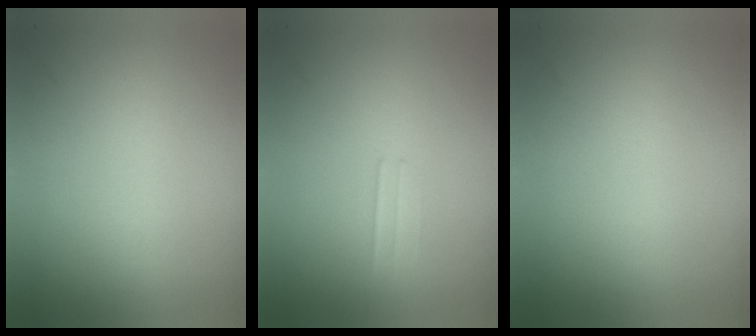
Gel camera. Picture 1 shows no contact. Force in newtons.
{"total": 1.2}
{"total": 0.0}